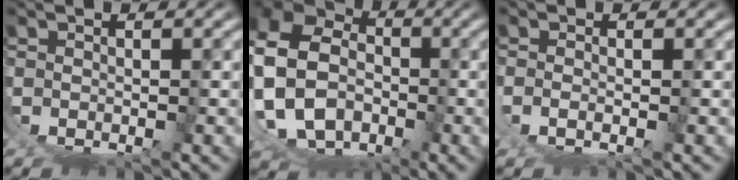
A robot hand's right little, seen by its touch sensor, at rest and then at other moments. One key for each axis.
{"total": 15.3, "fx": 0.7, "fy": 12.7, "fz": 8.6, "tx": -0.188, "ty": -0.031, "tz": 0.004}
{"total": 1.6, "fx": -0.1, "fy": -0.5, "fz": 1.6, "tx": -0.035, "ty": -0.010, "tz": 0.005}